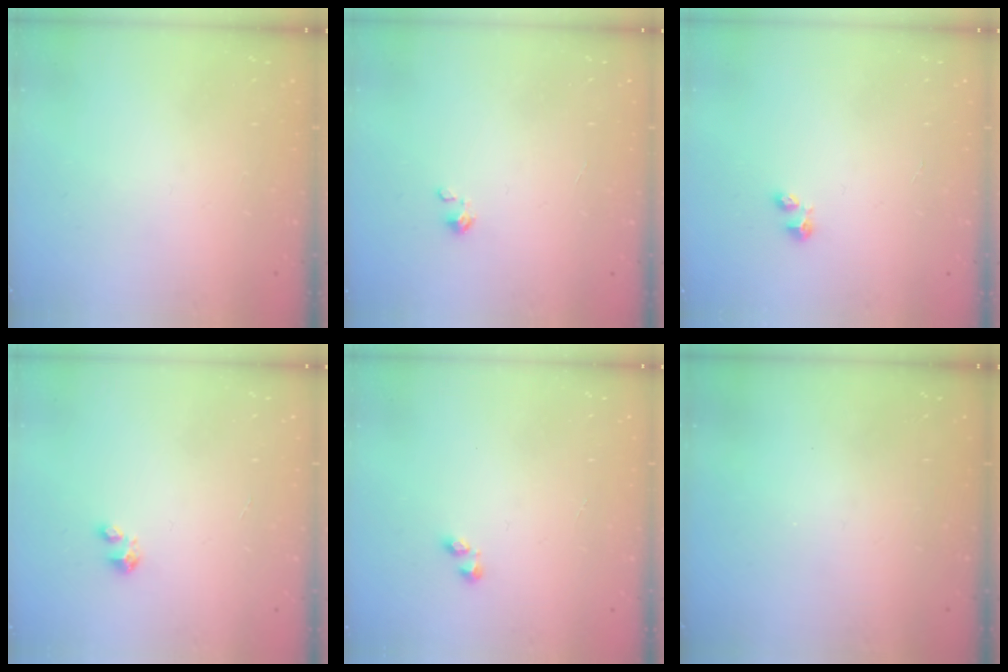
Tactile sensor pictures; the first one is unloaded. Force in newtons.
{"total": 0.0}
{"total": 2.5, "press": 2.5, "slide": 0.4}
{"total": 1.6, "press": 1.6, "slide": 0.1}
{"total": 1.4, "press": 1.4, "slide": 0.5}
{"total": 0.0}